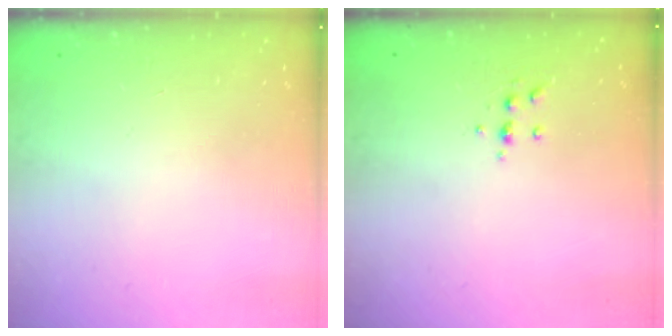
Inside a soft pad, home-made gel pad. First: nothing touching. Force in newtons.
{"total": 3.9, "press": 3.8, "slide": 0.8}